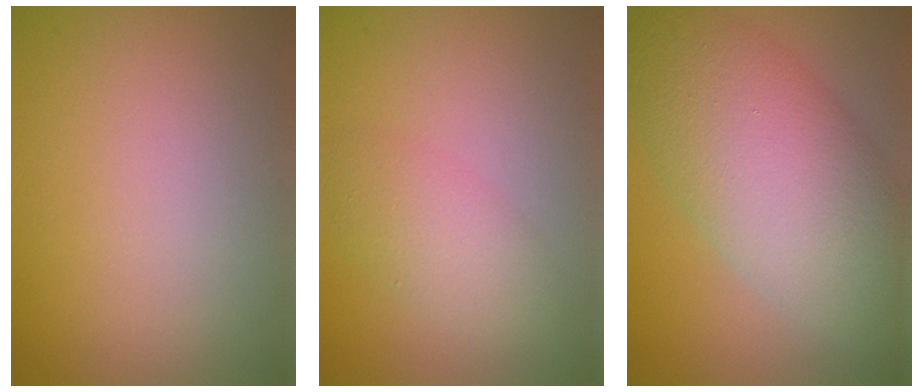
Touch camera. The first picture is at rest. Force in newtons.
{"total": 3.0, "press": 3.0, "slide": 0.1}
{"total": 10.3, "press": 10.2, "slide": 0.8}